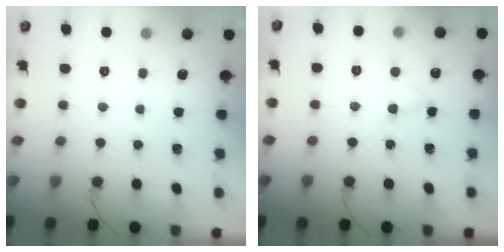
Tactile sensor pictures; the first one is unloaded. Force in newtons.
{"total": 3.1, "press": 2.9, "slide": 1.1}